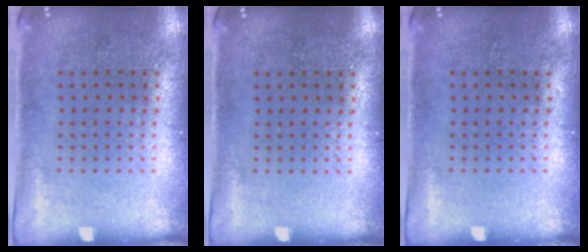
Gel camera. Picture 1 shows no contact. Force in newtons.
{"total": 0.0}
{"total": 0.0}